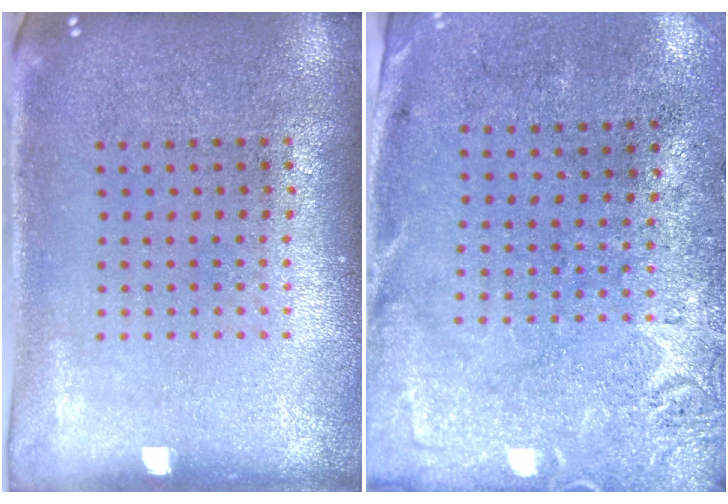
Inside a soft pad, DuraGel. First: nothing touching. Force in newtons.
{"total": 2.8, "press": 2.2, "slide": 1.8}